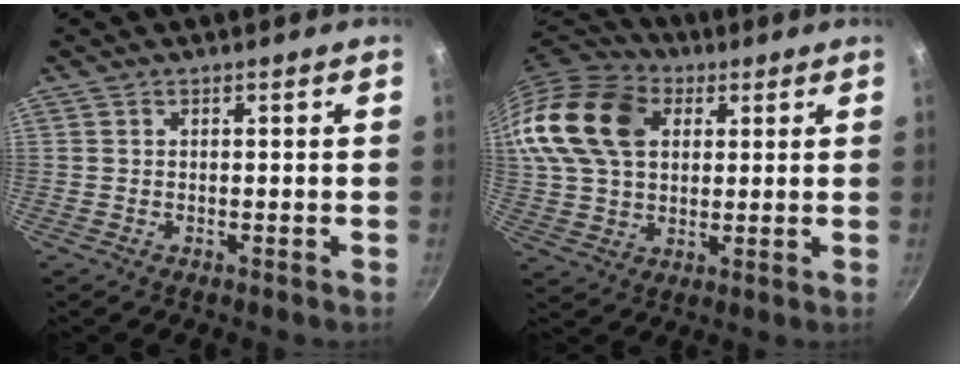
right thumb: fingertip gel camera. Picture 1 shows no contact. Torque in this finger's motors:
{"motor_torque": [1.56, 3.45, 0.91, -0.68, 0.24]}